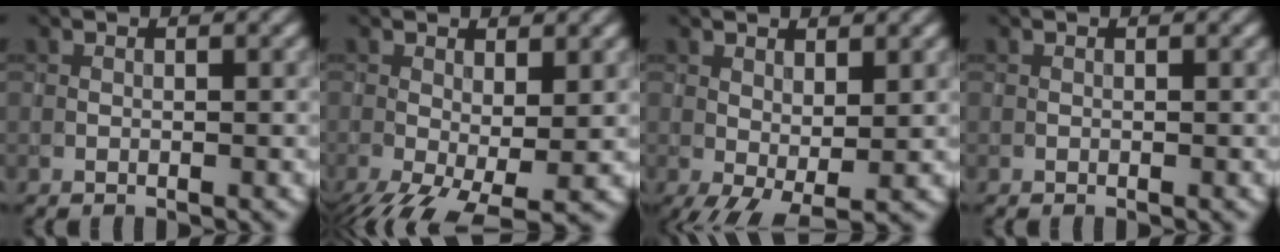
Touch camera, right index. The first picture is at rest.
{"total": 6.8, "force": [-2.9, 2.6, 5.5], "torque": [-0.109, -0.025, -0.037]}
{"total": 3.2, "force": [-0.4, 1.2, 3.0], "torque": [-0.057, -0.002, -0.009]}
{"total": 0.0}